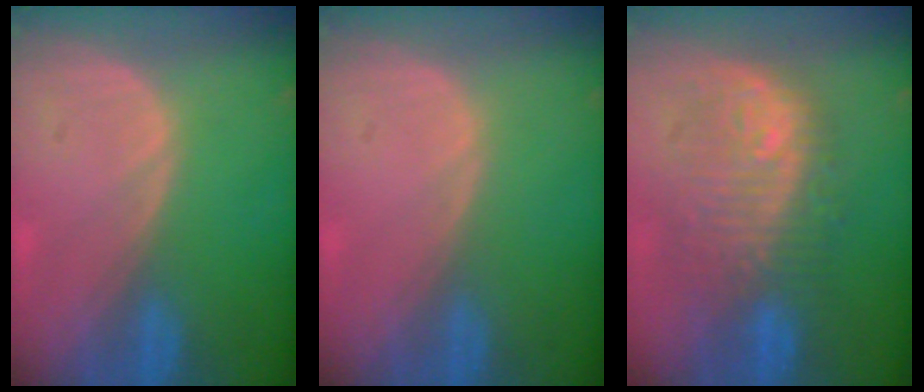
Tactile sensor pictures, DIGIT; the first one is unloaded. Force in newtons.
{"total": 0.0}
{"total": 10.1, "press": 9.9, "slide": 1.9}